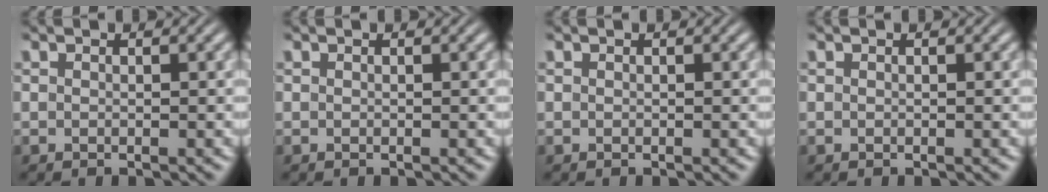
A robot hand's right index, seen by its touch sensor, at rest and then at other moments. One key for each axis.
{"total": 0.0}
{"total": 0.0}
{"total": 0.0}